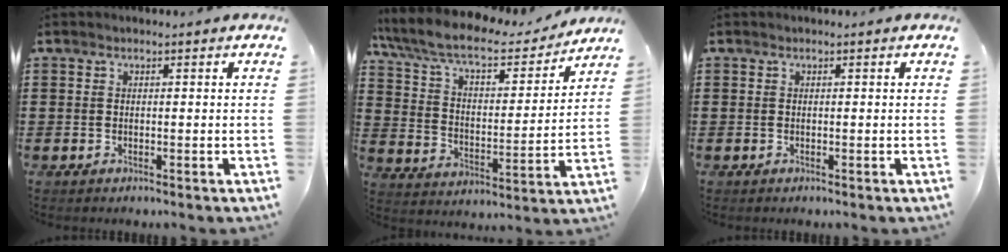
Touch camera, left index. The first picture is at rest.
{"total": 9.4, "force": [7.9, 2.0, 4.7], "torque": [-0.121, -0.041, 0.133]}
{"total": 0.0}